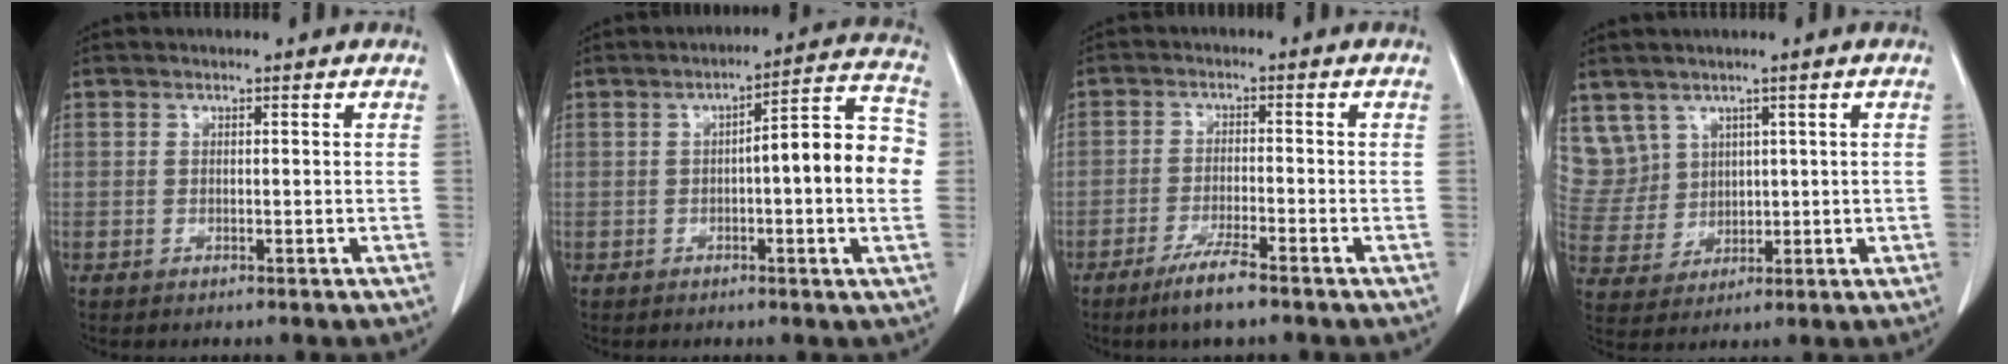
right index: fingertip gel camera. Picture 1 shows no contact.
{"total": 11.6, "force": [-0.2, 1.8, 11.5], "torque": [-0.147, 0.032, -0.006]}
{"total": 5.1, "force": [-3.7, 0.4, 3.4], "torque": [-0.069, -0.008, -0.069]}
{"total": 8.7, "force": [4.5, 7.4, 0.3], "torque": [-0.022, 0.036, 0.113]}